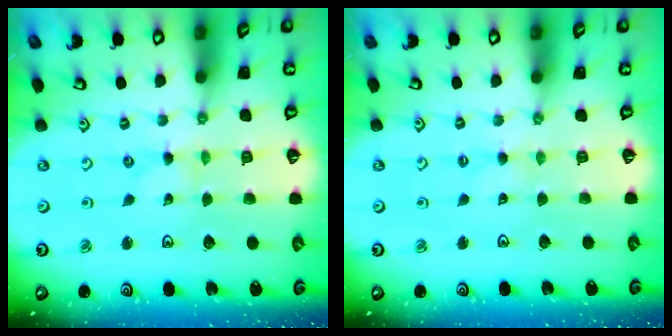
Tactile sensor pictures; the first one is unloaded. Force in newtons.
{"total": 0.0}